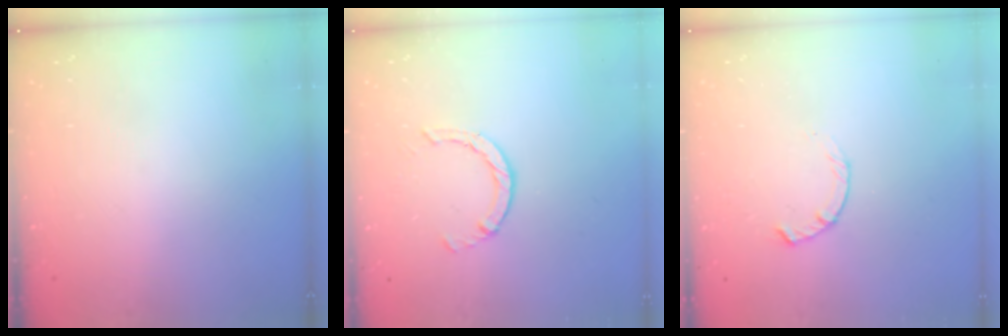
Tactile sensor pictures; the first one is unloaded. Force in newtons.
{"total": 2.9, "press": 2.8, "slide": 0.4}
{"total": 1.8, "press": 1.8, "slide": 0.3}